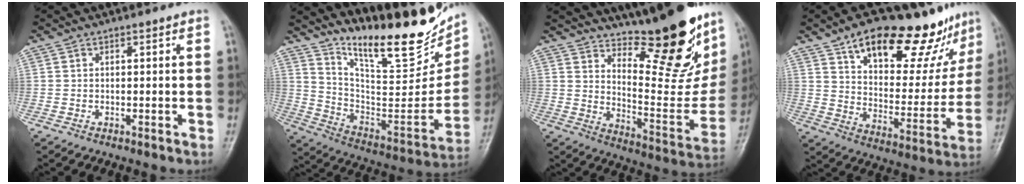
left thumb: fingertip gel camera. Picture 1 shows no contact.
{"total": 24.3, "force": [18.5, 6.9, 14.2], "torque": [-0.173, -0.108, 0.290]}
{"total": 25.9, "force": [18.8, 8.5, 15.6], "torque": [-0.182, -0.134, 0.268]}
{"total": 24.2, "force": [16.2, 10.1, 14.9], "torque": [-0.160, -0.056, 0.245]}